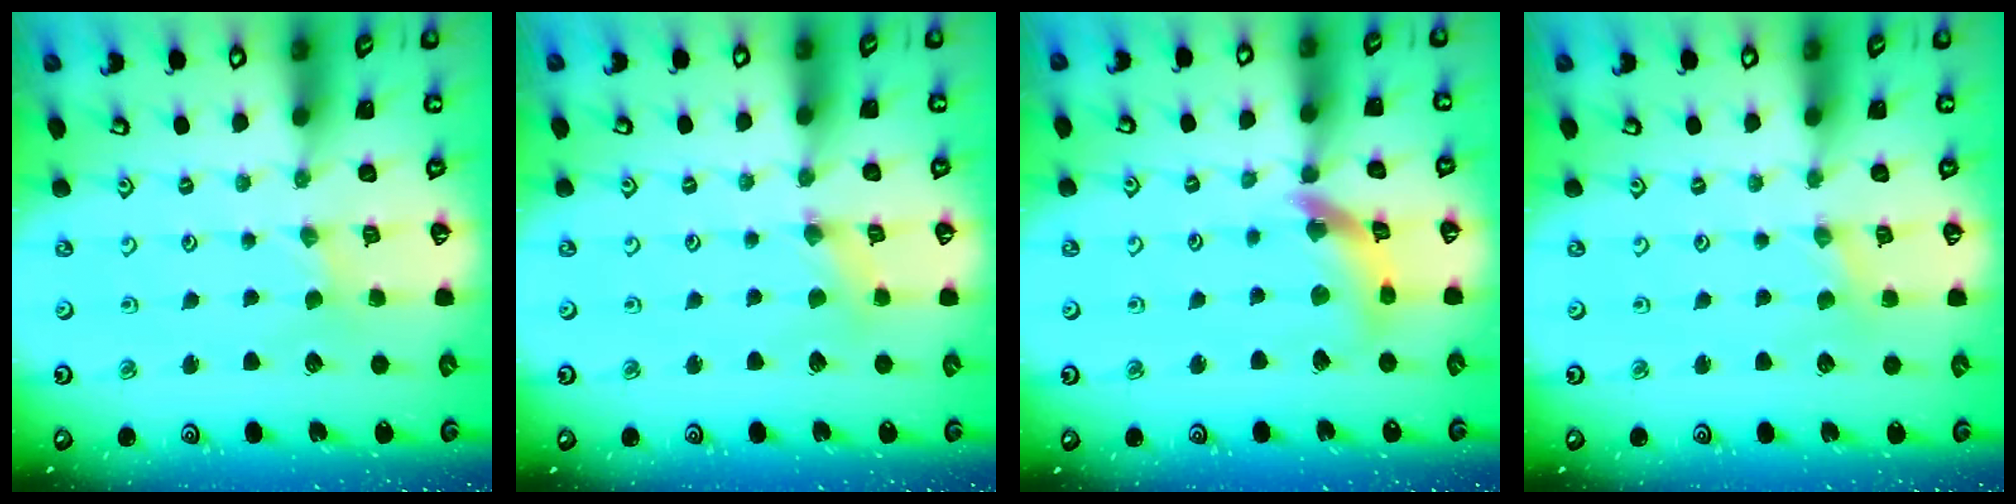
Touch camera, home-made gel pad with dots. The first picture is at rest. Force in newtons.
{"total": 1.2, "press": 1.1, "slide": 0.3}
{"total": 11.6, "press": 11.5, "slide": 1.3}
{"total": 0.8, "press": 0.8, "slide": 0.1}